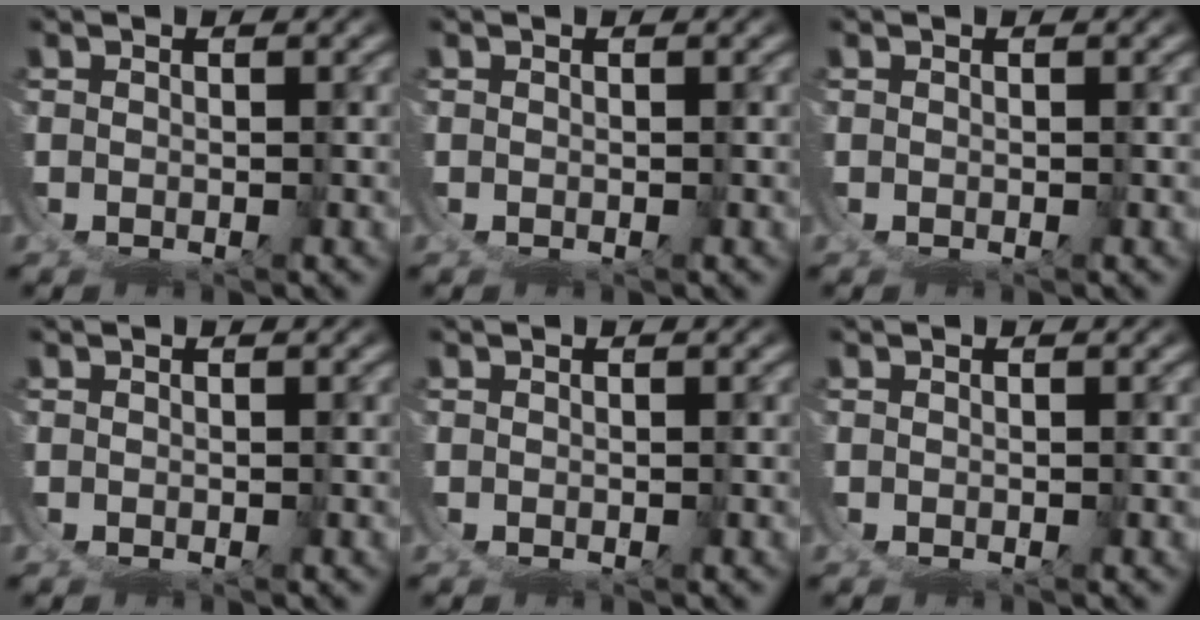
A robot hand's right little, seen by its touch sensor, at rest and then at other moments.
{"total": 0.0}
{"total": 0.0}
{"total": 0.0}
{"total": 0.0}
{"total": 0.0}